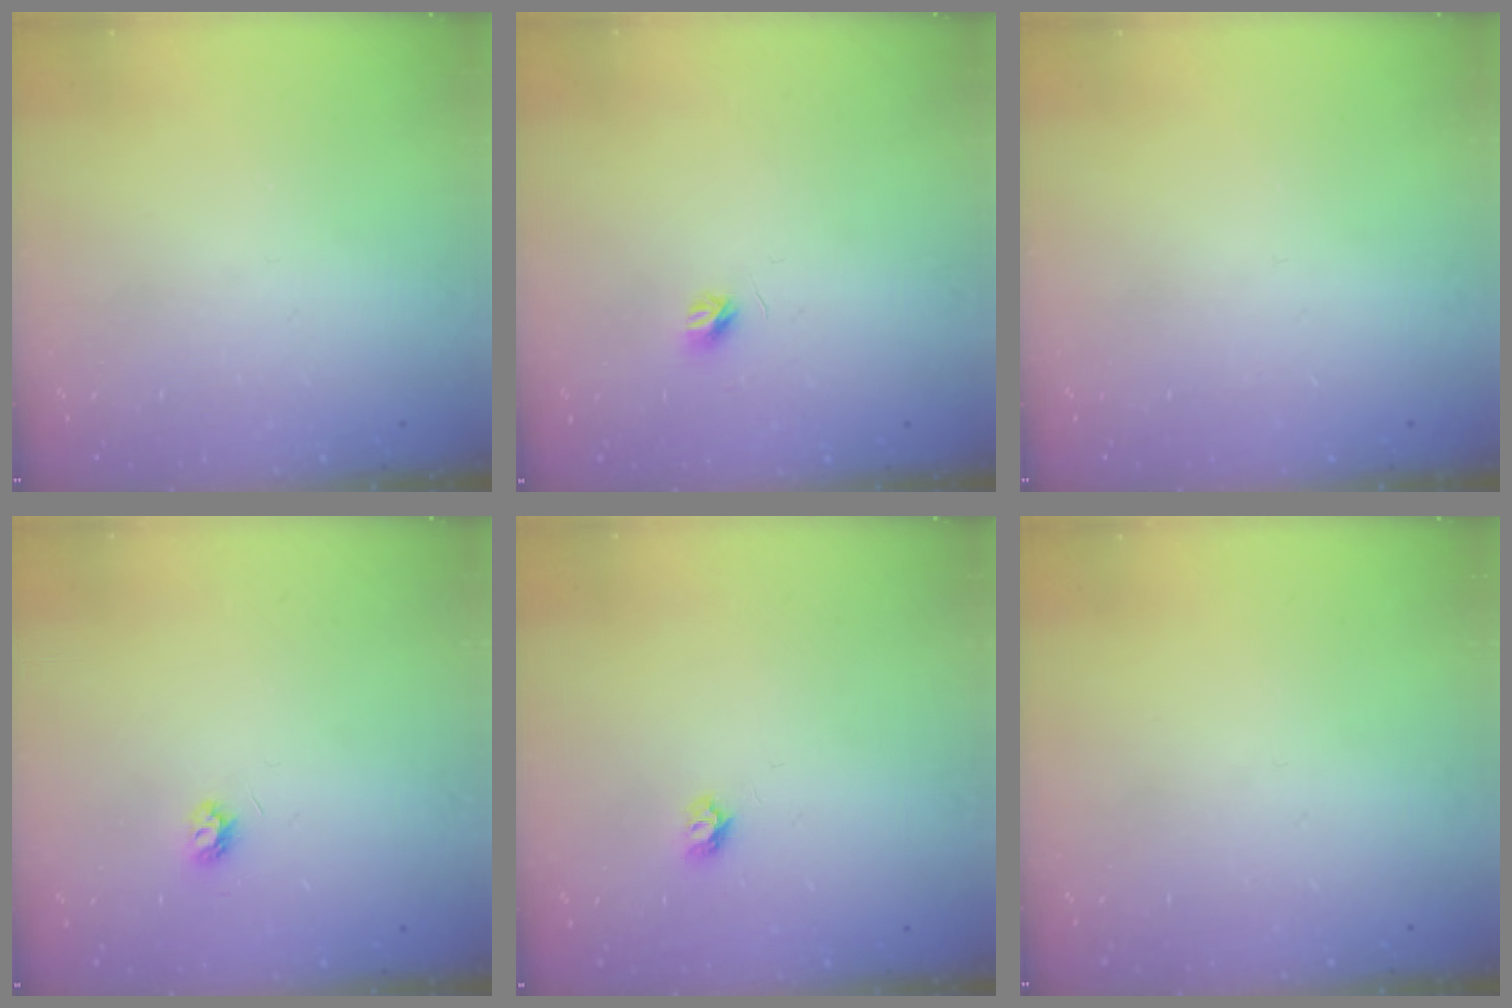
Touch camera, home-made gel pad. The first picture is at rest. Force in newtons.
{"total": 3.6, "press": 3.6, "slide": 0.4}
{"total": 0.0}
{"total": 4.2, "press": 4.2, "slide": 0.6}
{"total": 4.2, "press": 4.2, "slide": 0.4}
{"total": 0.0}